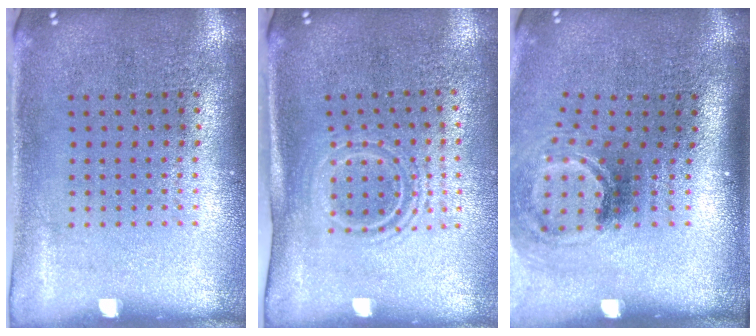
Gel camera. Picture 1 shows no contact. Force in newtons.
{"total": 1.5, "press": 1.1, "slide": 1.0}
{"total": 2.0, "press": 1.3, "slide": 1.6}